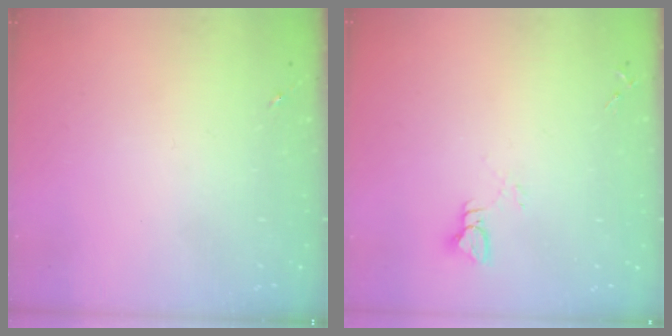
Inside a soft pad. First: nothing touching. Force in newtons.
{"total": 3.8, "press": 3.8, "slide": 0.5}